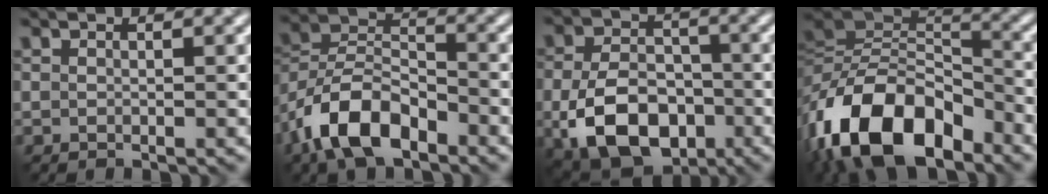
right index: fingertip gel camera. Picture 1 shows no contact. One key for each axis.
{"total": 8.3, "fx": -5.0, "fy": 4.1, "fz": 5.1, "tx": -0.090, "ty": 0.013, "tz": -0.104}
{"total": 9.4, "fx": -3.1, "fy": 6.3, "fz": 6.2, "tx": -0.127, "ty": -0.010, "tz": -0.055}
{"total": 13.8, "fx": -6.7, "fy": 7.5, "fz": 9.4, "tx": -0.177, "ty": 0.015, "tz": -0.135}